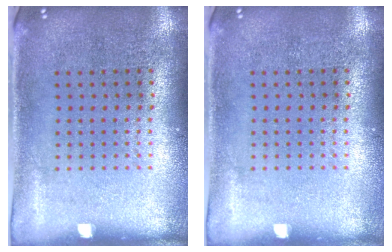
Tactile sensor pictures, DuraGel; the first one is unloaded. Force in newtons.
{"total": 0.0}